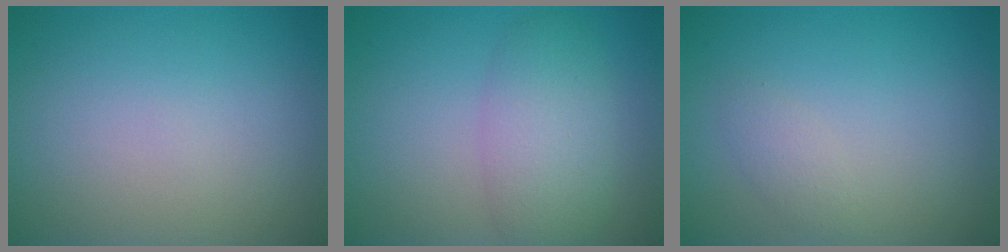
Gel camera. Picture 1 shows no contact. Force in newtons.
{"total": 4.4, "press": 4.3, "slide": 0.3}
{"total": 1.1, "press": 1.1, "slide": 0.0}